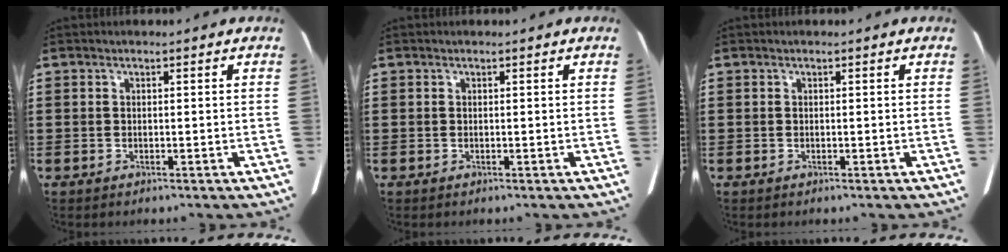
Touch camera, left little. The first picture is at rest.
{"total": 0.0}
{"total": 0.0}